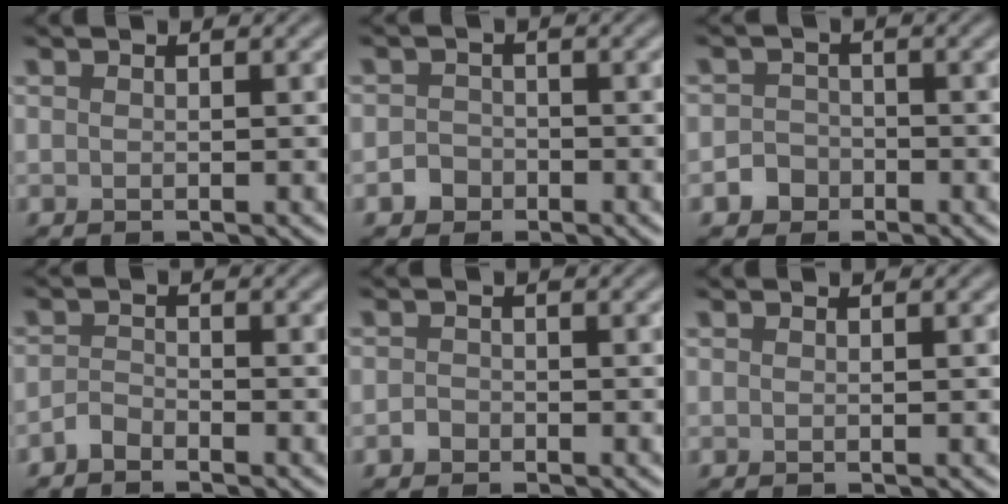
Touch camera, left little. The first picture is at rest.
{"total": 1.8, "force": [-1.0, 1.4, 0.3], "torque": [0.003, 0.003, -0.020]}
{"total": 2.1, "force": [-1.1, 1.7, 0.4], "torque": [0.006, 0.004, -0.024]}
{"total": 1.4, "force": [-1.2, 0.5, 0.4], "torque": [-0.006, 0.005, -0.028]}
{"total": 1.1, "force": [-0.7, 0.8, 0.2], "torque": [0.000, 0.001, -0.014]}
{"total": 0.0}